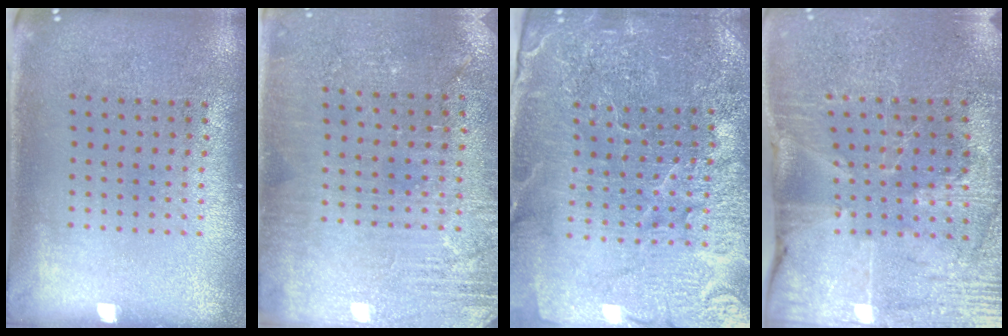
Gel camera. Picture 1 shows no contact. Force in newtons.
{"total": 2.8, "press": 2.8, "slide": 0.4}
{"total": 5.2, "press": 4.8, "slide": 2.0}
{"total": 3.2, "press": 3.2, "slide": 0.2}